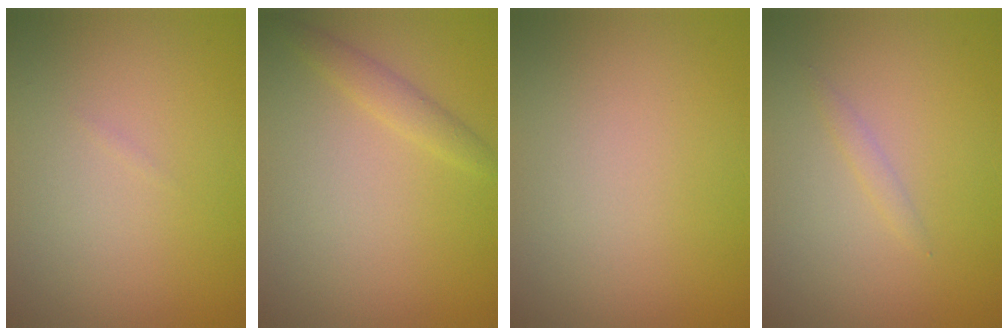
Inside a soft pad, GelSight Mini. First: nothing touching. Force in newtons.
{"total": 1.5, "press": 1.5, "slide": 0.1}
{"total": 0.0}
{"total": 0.7, "press": 0.7, "slide": 0.1}